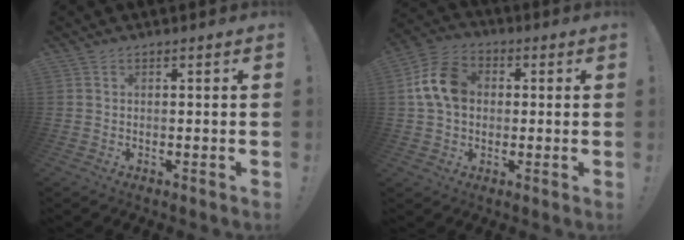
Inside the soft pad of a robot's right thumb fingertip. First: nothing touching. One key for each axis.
{"total": 13.4, "fx": 1.8, "fy": 10.2, "fz": 8.5, "tx": -0.142, "ty": 0.012, "tz": 0.039}